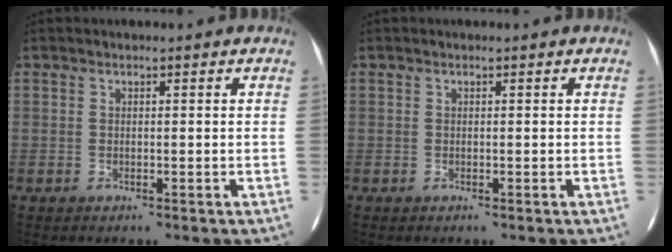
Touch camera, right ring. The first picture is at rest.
{"total": 0.0}